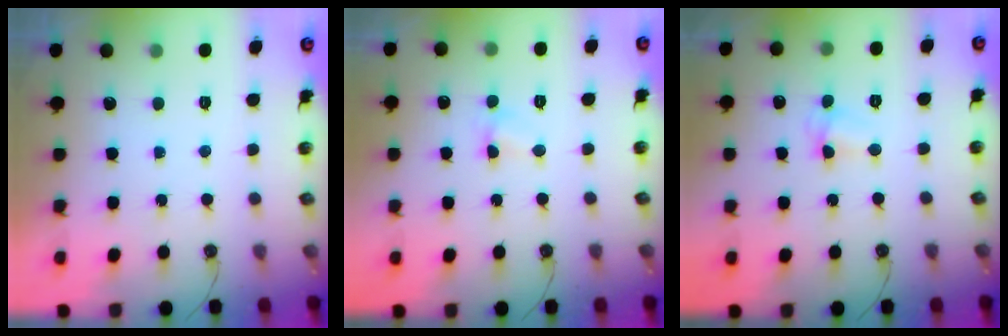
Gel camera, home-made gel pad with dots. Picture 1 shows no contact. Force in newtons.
{"total": 4.7, "press": 4.6, "slide": 0.6}
{"total": 3.9, "press": 3.8, "slide": 0.6}